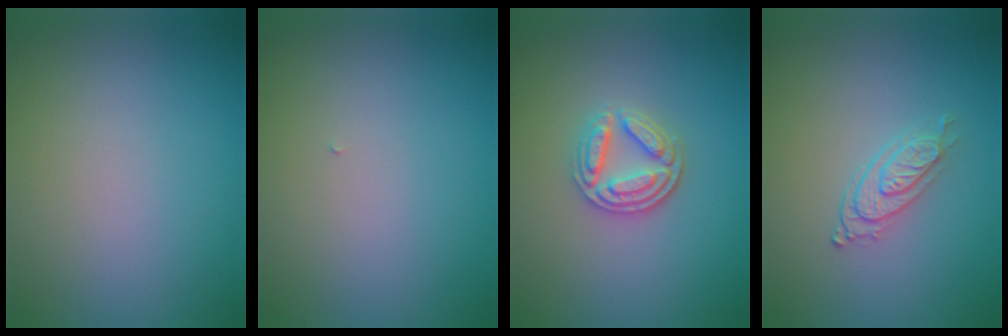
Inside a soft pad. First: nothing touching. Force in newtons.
{"total": 0.0}
{"total": 3.7, "press": 3.2, "slide": 1.8}
{"total": 2.5, "press": 2.1, "slide": 1.4}